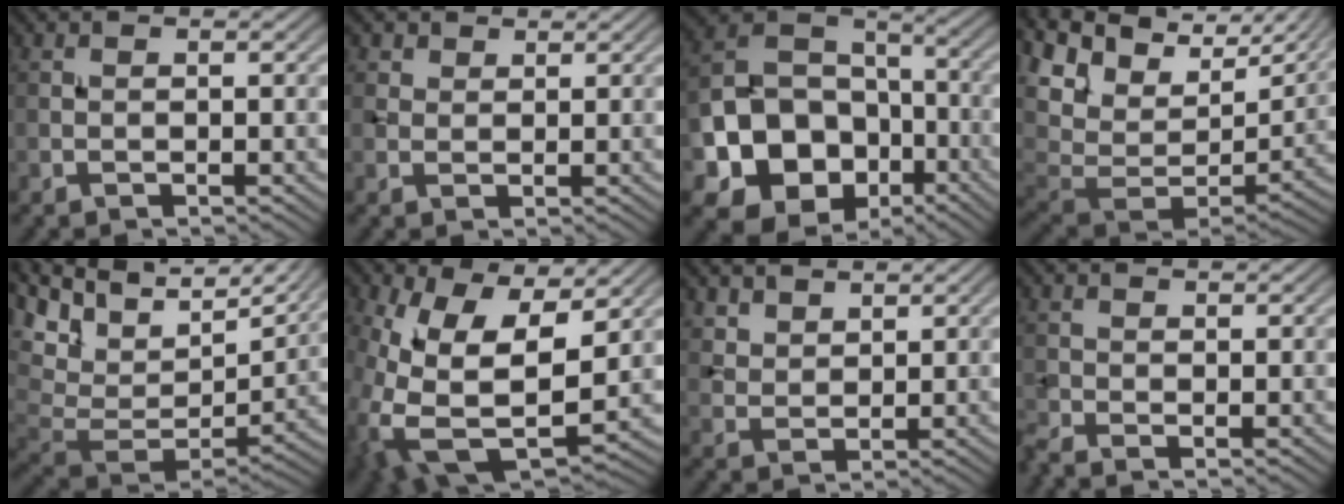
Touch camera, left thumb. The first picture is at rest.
{"total": 1.9, "force": [1.3, 1.2, 0.5], "torque": [-0.012, 0.004, 0.027]}
{"total": 15.4, "force": [-6.4, 12.0, 7.4], "torque": [-0.179, -0.046, -0.119]}
{"total": 14.7, "force": [6.0, 8.4, 10.4], "torque": [-0.242, 0.003, 0.134]}
{"total": 13.7, "force": [5.0, 7.9, 10.1], "torque": [-0.225, 0.001, 0.105]}
{"total": 16.0, "force": [0.9, 9.5, 12.8], "torque": [-0.276, -0.043, 0.034]}
{"total": 3.6, "force": [2.8, 1.9, 1.3], "torque": [-0.036, -0.007, 0.070]}
{"total": 1.5, "force": [-1.1, 0.4, 0.9], "torque": [-0.031, -0.010, -0.030]}